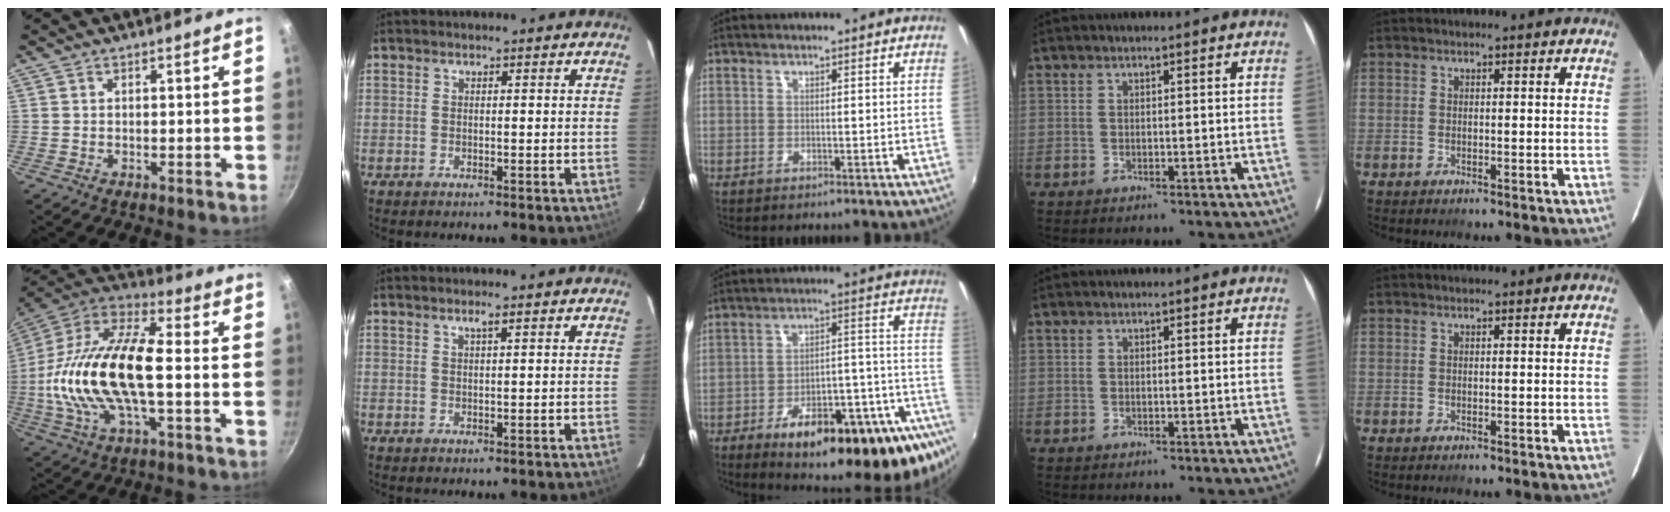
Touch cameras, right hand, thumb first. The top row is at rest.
{"thumb": {"total": 23.5, "force": [-1.9, 10.0, 21.2], "torque": [-0.414, 0.036, -0.048]}, "index": {"total": 1.0, "force": [0.6, -0.1, 0.8], "torque": [-0.012, 0.003, 0.011]}, "middle": {"total": 24.8, "force": [-14.9, 7.0, 18.5], "torque": [-0.242, -0.006, -0.199]}}